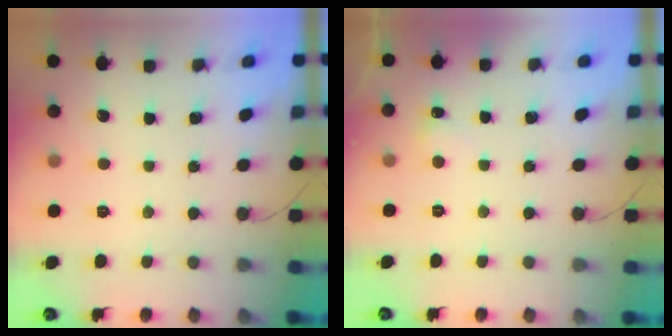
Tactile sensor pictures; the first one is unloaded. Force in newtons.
{"total": 3.7, "press": 3.4, "slide": 1.2}